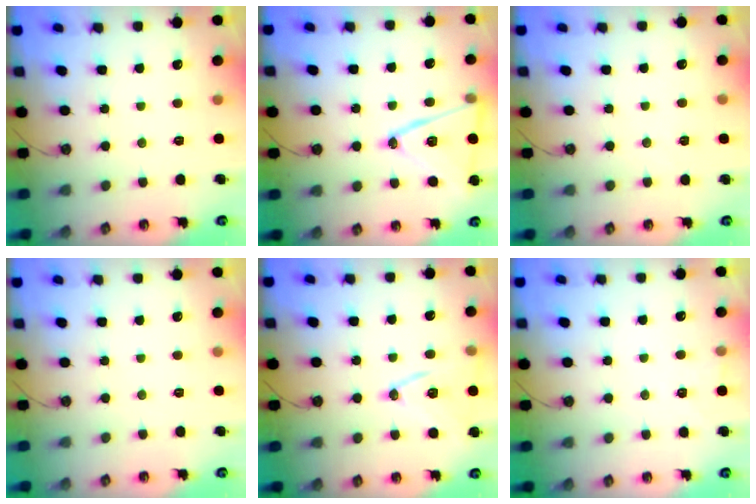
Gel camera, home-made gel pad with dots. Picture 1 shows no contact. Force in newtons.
{"total": 16.6, "press": 16.3, "slide": 3.3}
{"total": 3.3, "press": 3.2, "slide": 0.9}
{"total": 0.0}
{"total": 13.8, "press": 13.3, "slide": 3.4}
{"total": 4.5, "press": 1.8, "slide": 4.1}